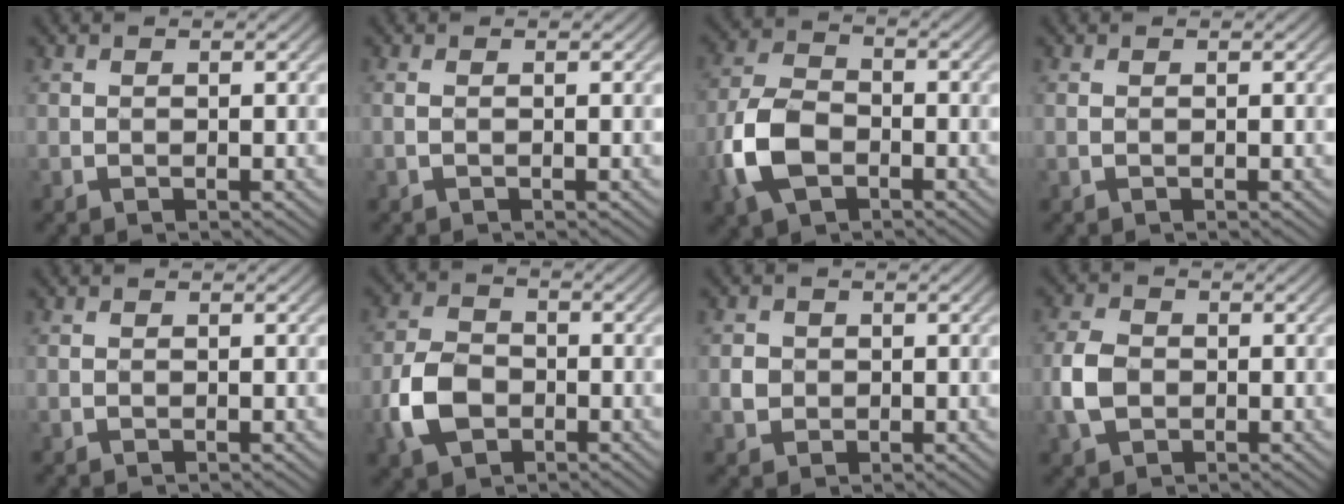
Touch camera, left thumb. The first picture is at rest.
{"total": 0.5, "force": [-0.2, 0.1, 0.5], "torque": [-0.013, -0.001, -0.003]}
{"total": 7.8, "force": [-4.0, 4.5, 4.9], "torque": [-0.118, 0.002, -0.091]}
{"total": 0.0}
{"total": 0.0}
{"total": 6.2, "force": [-3.4, 4.0, 3.4], "torque": [-0.082, 0.001, -0.075]}
{"total": 1.9, "force": [-0.5, 1.7, 0.4], "torque": [-0.026, 0.001, -0.017]}
{"total": 4.6, "force": [-1.6, 3.4, 2.8], "torque": [-0.078, 0.005, -0.033]}